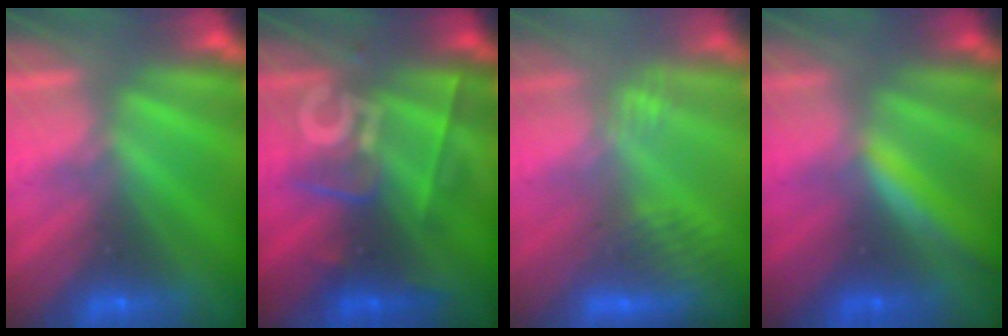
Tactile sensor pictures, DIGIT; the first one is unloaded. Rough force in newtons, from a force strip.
{"total": 2.5}
{"total": 3.0}
{"total": 1.3}